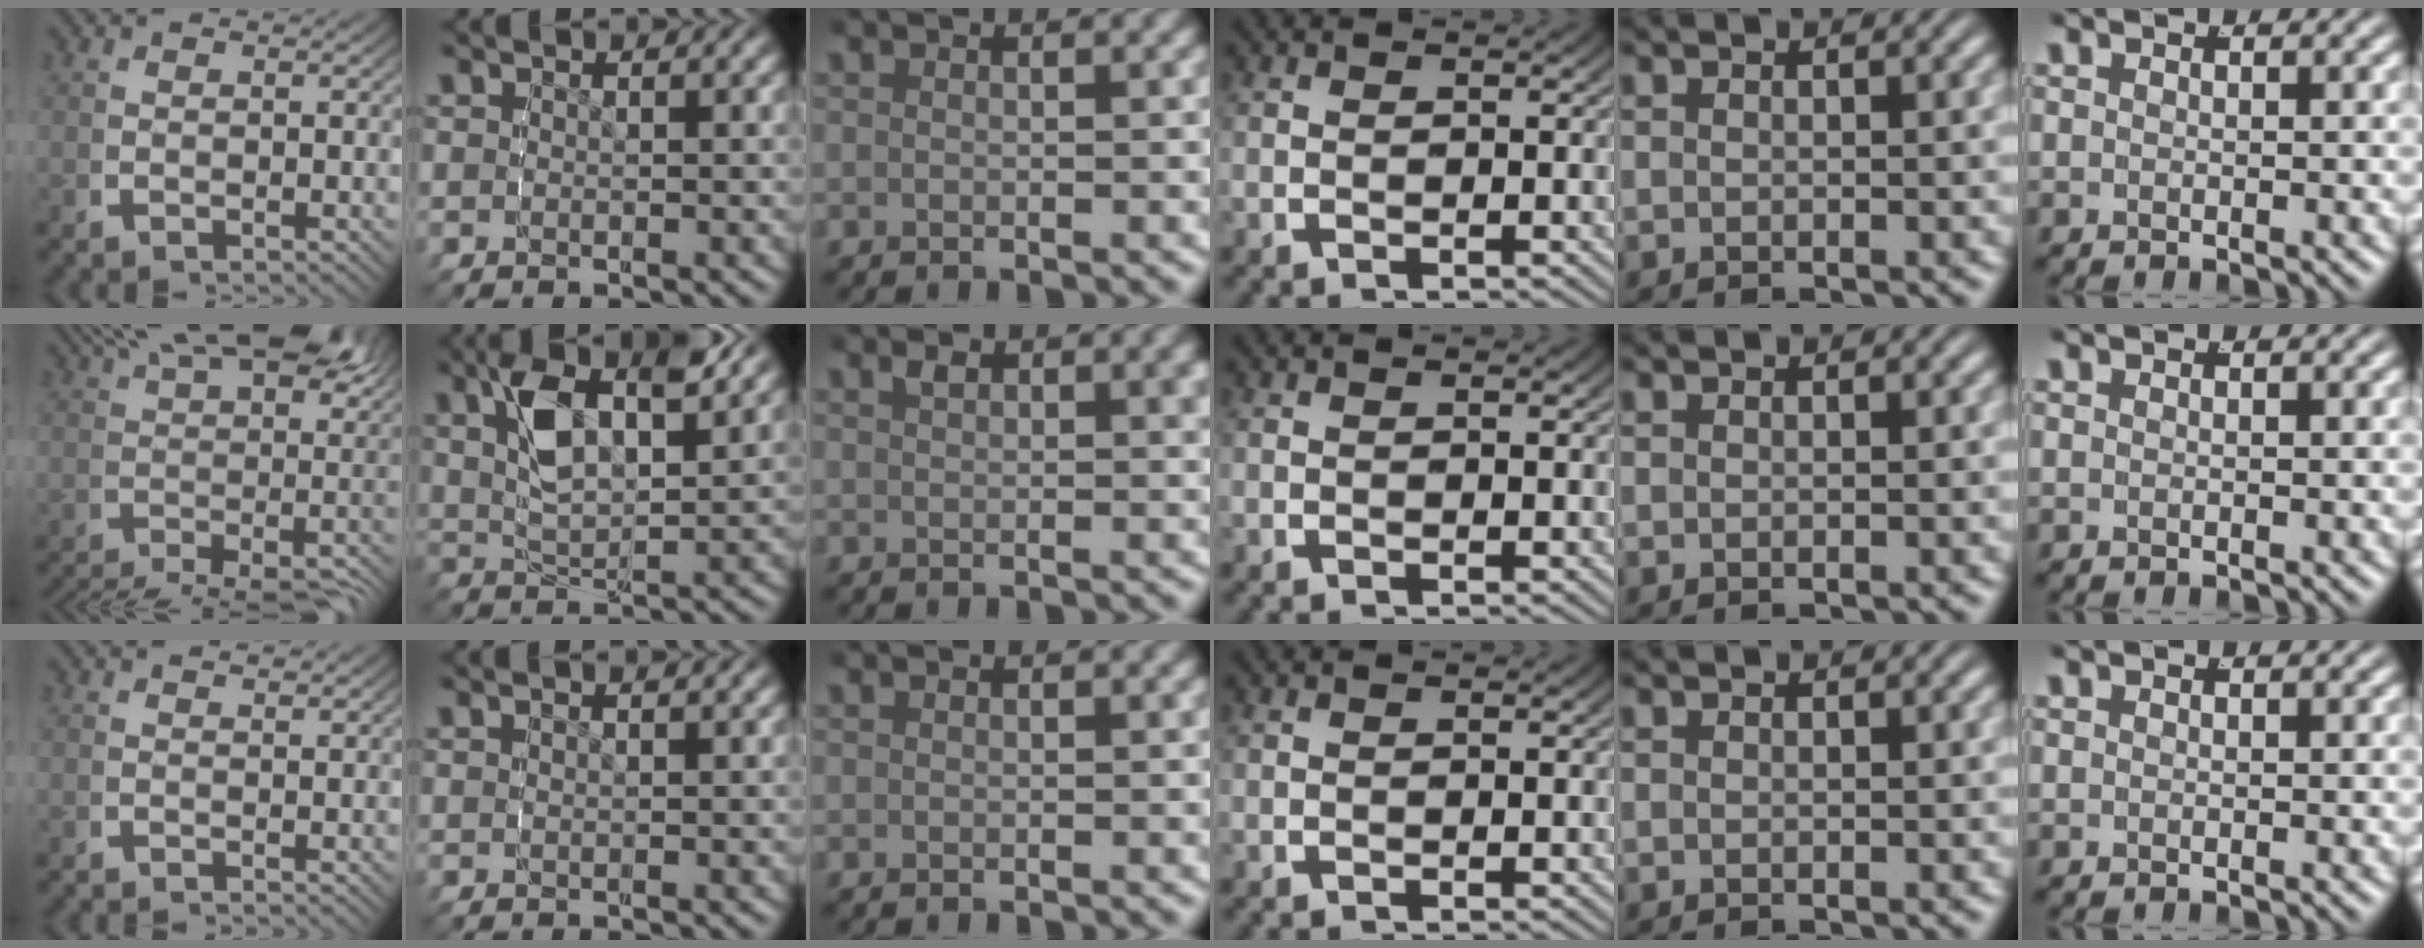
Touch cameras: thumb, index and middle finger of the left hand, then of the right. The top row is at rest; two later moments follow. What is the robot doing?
{"motion": "lift_and_place", "object": "glasses"}